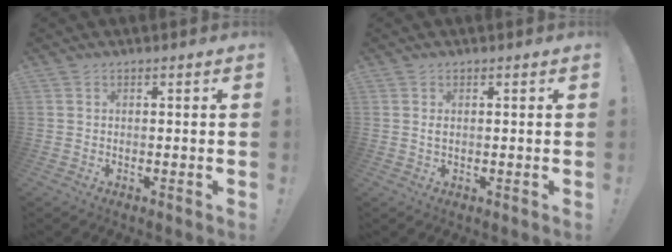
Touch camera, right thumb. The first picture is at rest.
{"total": 1.0, "force": [0.2, 0.5, 0.8], "torque": [-0.016, 0.002, 0.002]}